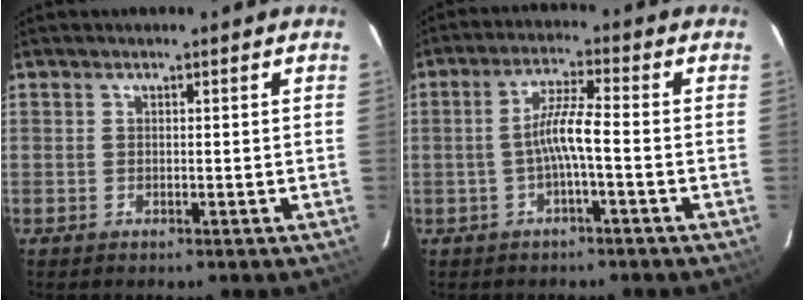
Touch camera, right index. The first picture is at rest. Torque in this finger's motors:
{"motor_torque": [1.10, -0.21, 0.66, 0.15]}